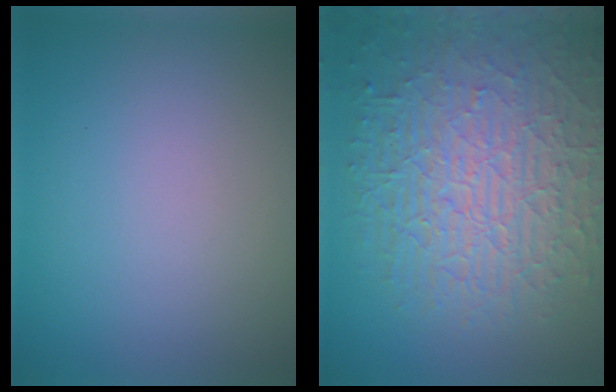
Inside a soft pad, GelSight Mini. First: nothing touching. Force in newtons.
{"total": 10.4, "press": 6.7, "slide": 8.0}